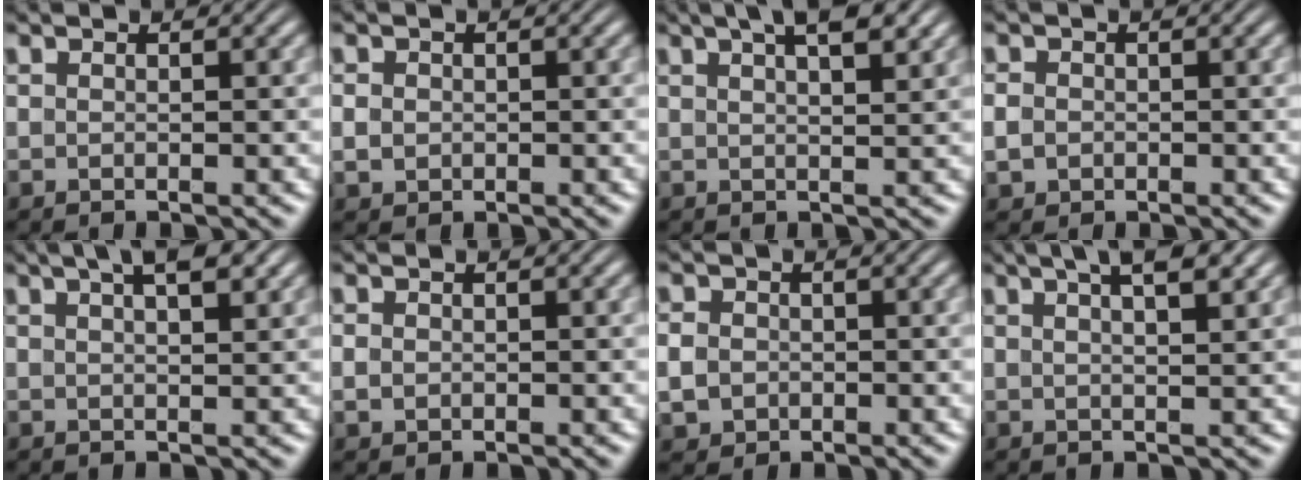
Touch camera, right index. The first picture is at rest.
{"total": 1.6, "force": [-0.1, 1.4, 0.6], "torque": [-0.023, -0.009, 0.003]}
{"total": 5.4, "force": [3.3, 1.7, 4.0], "torque": [-0.052, 0.014, 0.048]}
{"total": 2.4, "force": [-0.4, 2.2, 0.8], "torque": [-0.033, -0.010, -0.004]}
{"total": 5.1, "force": [2.9, 1.7, 3.9], "torque": [-0.048, 0.013, 0.041]}
{"total": 0.9, "force": [-0.1, 0.8, 0.4], "torque": [-0.016, -0.006, 0.003]}
{"total": 3.3, "force": [-0.5, 3.0, 1.2], "torque": [-0.039, -0.013, -0.006]}
{"total": 5.5, "force": [3.3, 1.7, 4.0], "torque": [-0.054, 0.016, 0.047]}